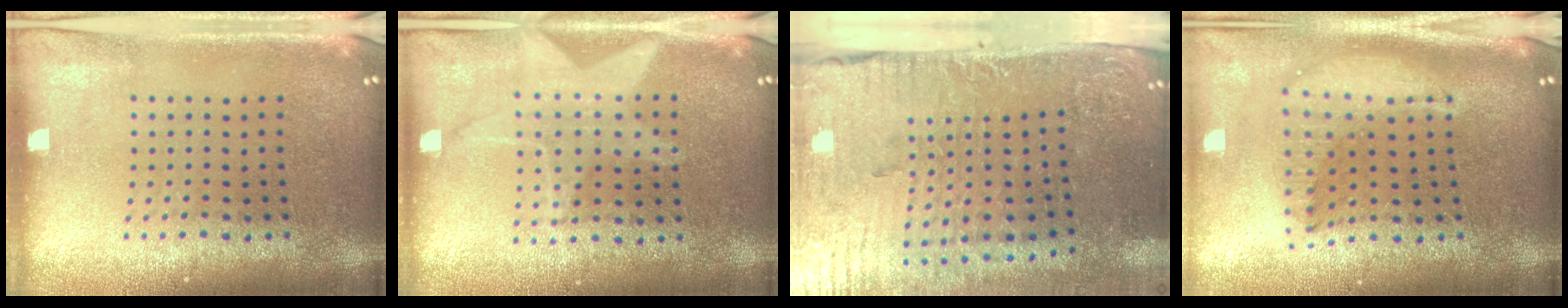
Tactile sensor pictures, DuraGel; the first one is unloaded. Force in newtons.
{"total": 1.3, "press": 1.3, "slide": 0.3}
{"total": 4.9, "press": 4.1, "slide": 2.5}
{"total": 1.8, "press": 1.5, "slide": 0.9}